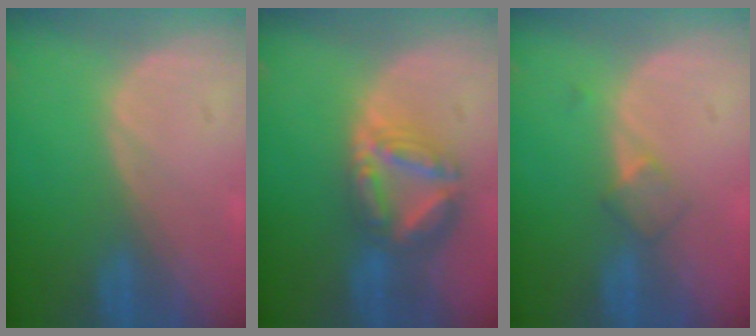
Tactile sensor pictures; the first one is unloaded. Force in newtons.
{"total": 8.2, "press": 7.1, "slide": 4.1}
{"total": 2.7, "press": 2.4, "slide": 1.1}